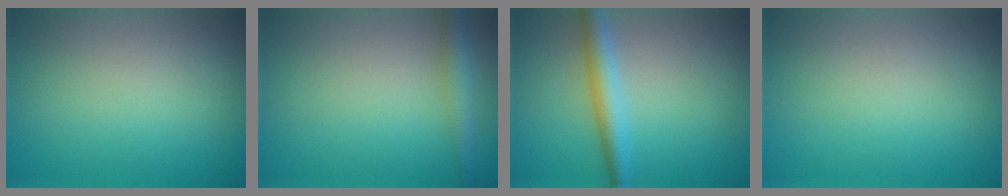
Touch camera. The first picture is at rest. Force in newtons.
{"total": 2.6, "press": 2.6, "slide": 0.1}
{"total": 3.4, "press": 3.4, "slide": 0.0}
{"total": 0.0}